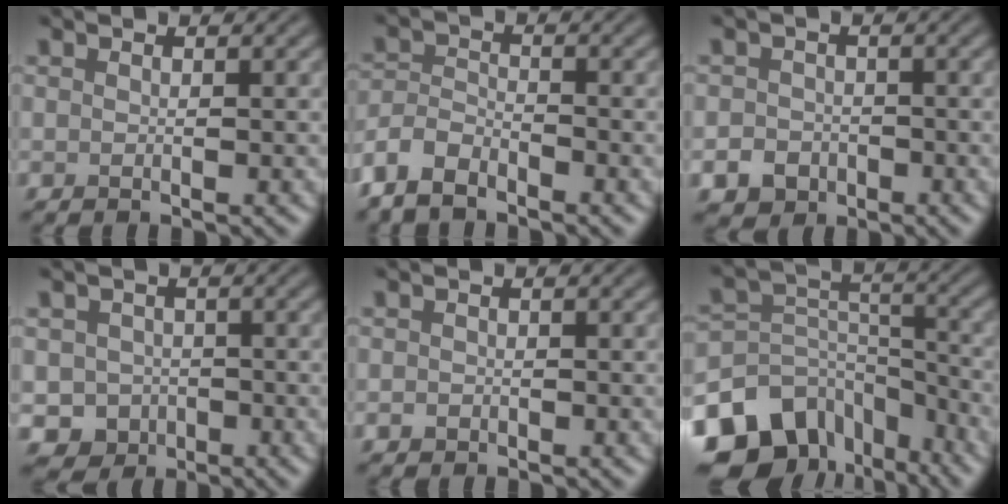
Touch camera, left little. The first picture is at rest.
{"total": 3.9, "force": [-3.2, 1.5, 1.5], "torque": [-0.030, -0.002, -0.073]}
{"total": 3.7, "force": [-1.9, 3.1, 0.9], "torque": [0.004, -0.009, -0.038]}
{"total": 4.5, "force": [-1.7, 4.1, 0.9], "torque": [0.004, -0.007, -0.030]}
{"total": 0.8, "force": [-0.4, 0.7, 0.2], "torque": [-0.001, -0.006, -0.010]}
{"total": 13.4, "force": [-9.2, 8.5, 4.6], "torque": [-0.102, 0.005, -0.145]}